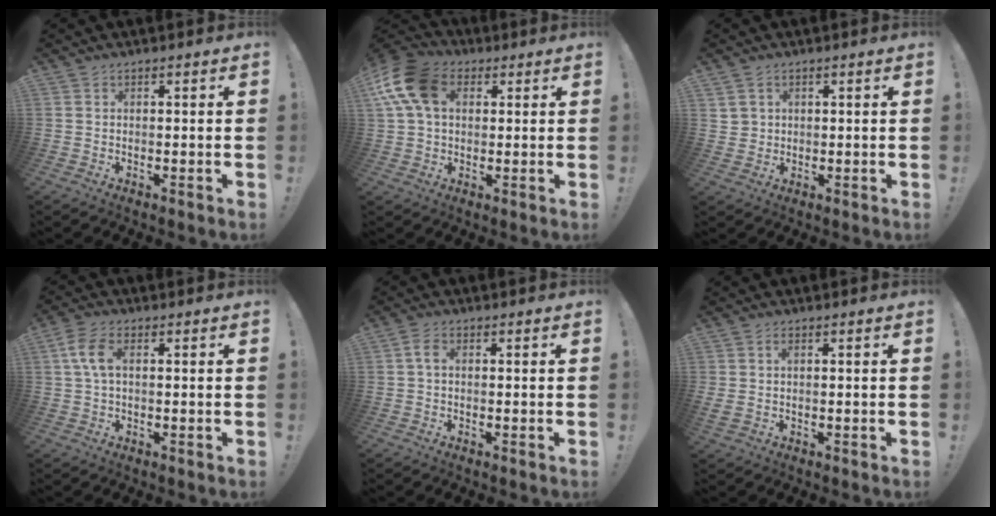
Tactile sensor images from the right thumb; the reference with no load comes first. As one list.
[{"total": 15.8, "force": [4.8, 10.8, 10.6], "torque": [-0.203, -0.004, 0.091]}, {"total": 3.3, "force": [1.5, 2.8, 0.7], "torque": [-0.006, -0.005, 0.030]}, {"total": 6.6, "force": [1.1, 3.3, 5.6], "torque": [-0.109, 0.004, 0.020]}, {"total": 2.4, "force": [0.3, 1.3, 2.1], "torque": [-0.043, 0.007, 0.006]}, {"total": 1.7, "force": [0.6, 0.6, 1.4], "torque": [-0.025, 0.001, 0.008]}]